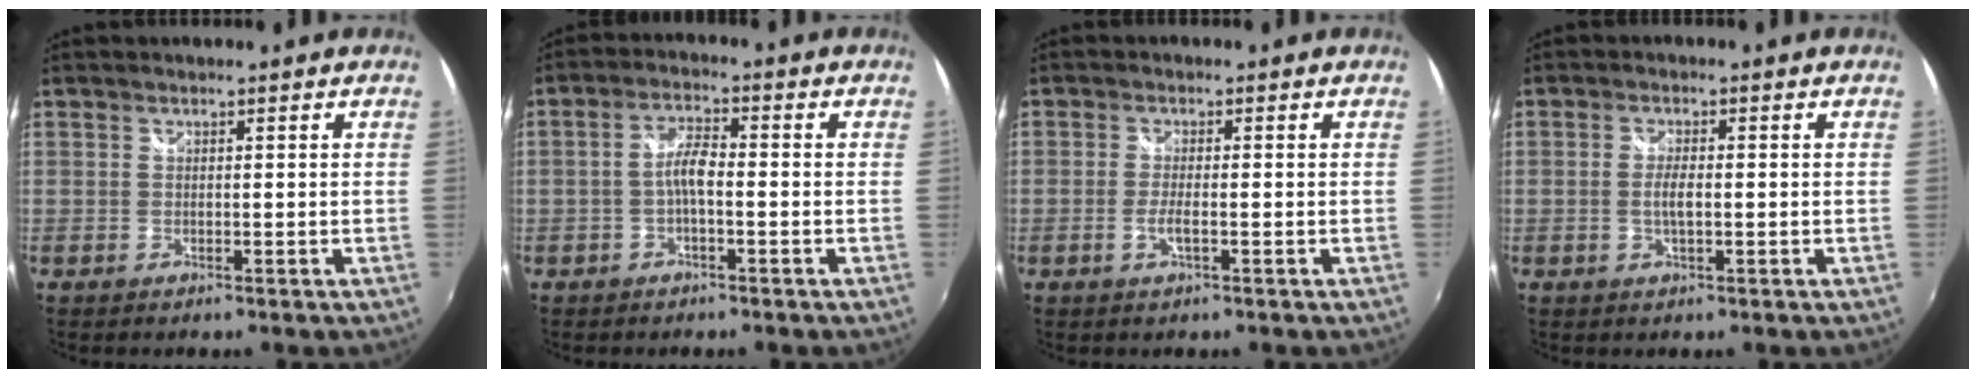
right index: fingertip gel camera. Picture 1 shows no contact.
{"total": 3.9, "force": [-1.2, 1.0, 3.5], "torque": [-0.072, 0.011, -0.026]}
{"total": 2.4, "force": [-0.9, 0.3, 2.2], "torque": [-0.046, -0.005, -0.016]}
{"total": 2.7, "force": [-0.4, 0.7, 2.6], "torque": [-0.050, -0.002, -0.008]}